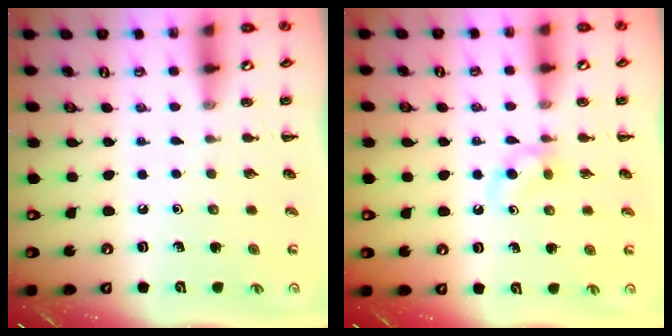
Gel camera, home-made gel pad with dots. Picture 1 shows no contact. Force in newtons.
{"total": 3.2, "press": 2.9, "slide": 1.3}